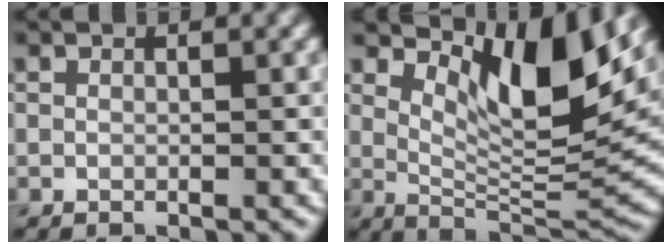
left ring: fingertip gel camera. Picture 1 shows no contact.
{"total": 8.4, "force": [4.0, 2.6, 6.9], "torque": [-0.111, -0.012, 0.071]}